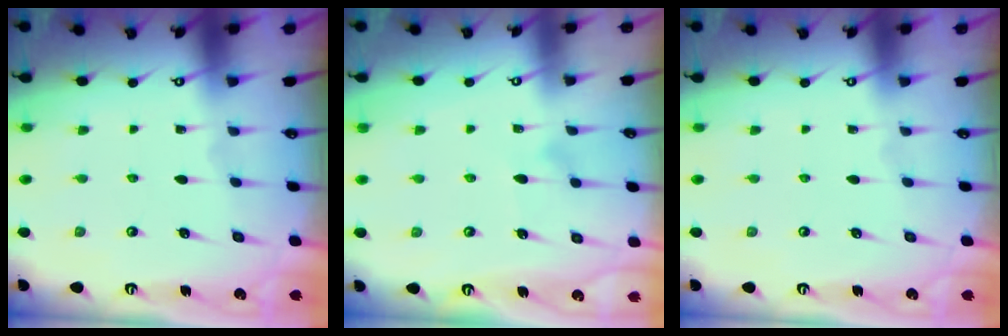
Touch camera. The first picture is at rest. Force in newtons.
{"total": 6.0, "press": 6.0, "slide": 0.3}
{"total": 0.0}